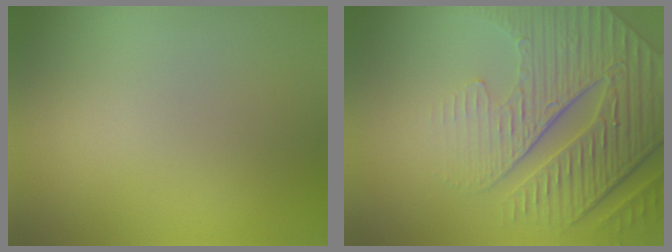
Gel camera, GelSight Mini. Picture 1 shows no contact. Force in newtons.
{"total": 7.3, "press": 5.9, "slide": 4.3}